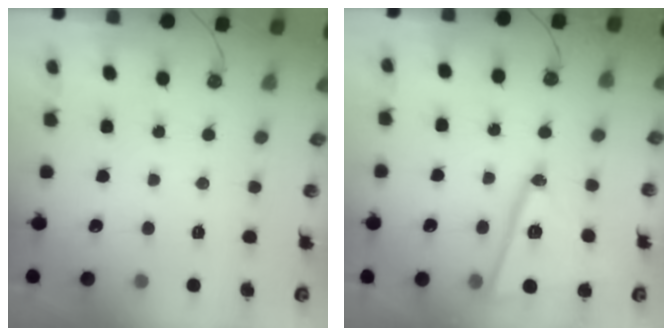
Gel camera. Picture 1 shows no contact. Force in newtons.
{"total": 16.7, "press": 16.7, "slide": 0.7}